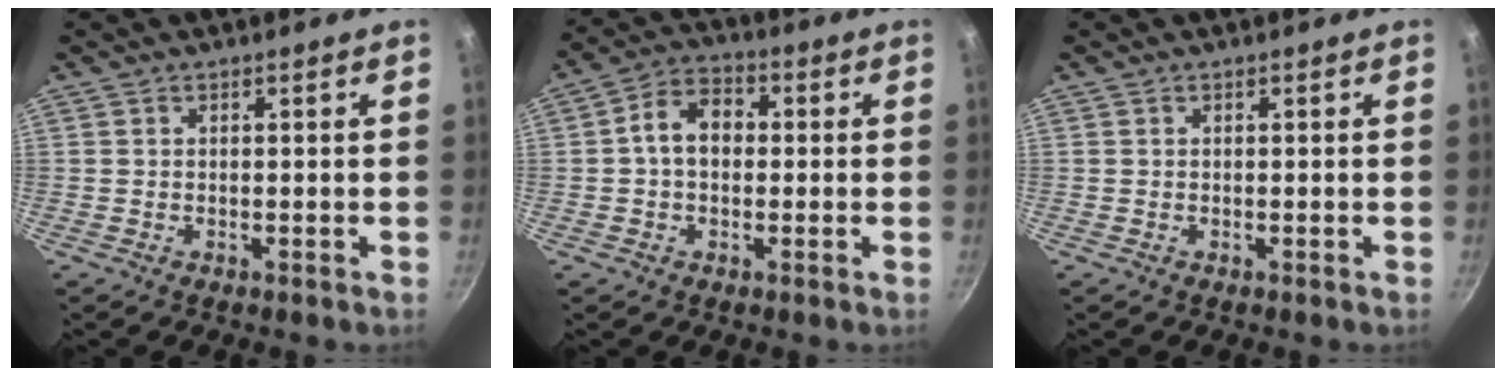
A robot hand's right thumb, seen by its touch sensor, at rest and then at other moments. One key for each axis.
{"total": 7.7, "fx": 0.3, "fy": 5.6, "fz": 5.2, "tx": -0.060, "ty": 0.023, "tz": -0.009}
{"total": 0.0}